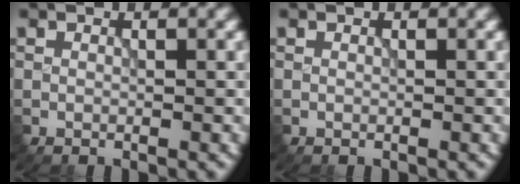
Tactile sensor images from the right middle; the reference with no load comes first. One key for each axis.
{"total": 0.0}